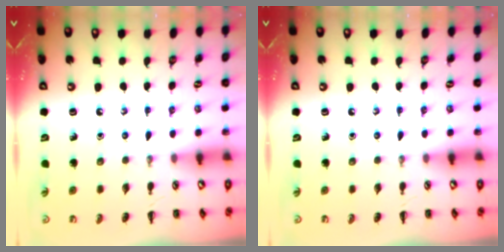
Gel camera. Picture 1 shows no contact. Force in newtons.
{"total": 0.0}